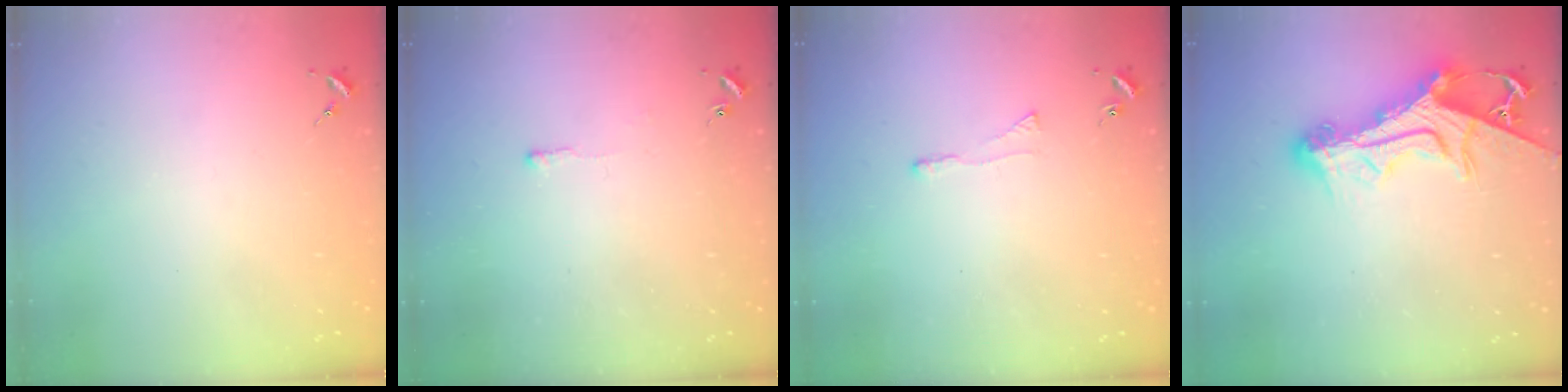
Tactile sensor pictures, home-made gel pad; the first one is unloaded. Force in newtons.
{"total": 2.6, "press": 2.6, "slide": 0.4}
{"total": 2.9, "press": 2.9, "slide": 0.6}
{"total": 15.5, "press": 15.4, "slide": 1.6}